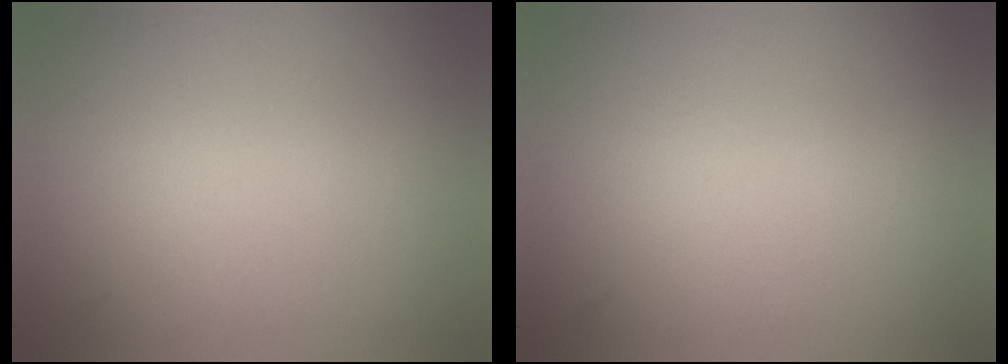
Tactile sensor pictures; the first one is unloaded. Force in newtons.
{"total": 0.0}